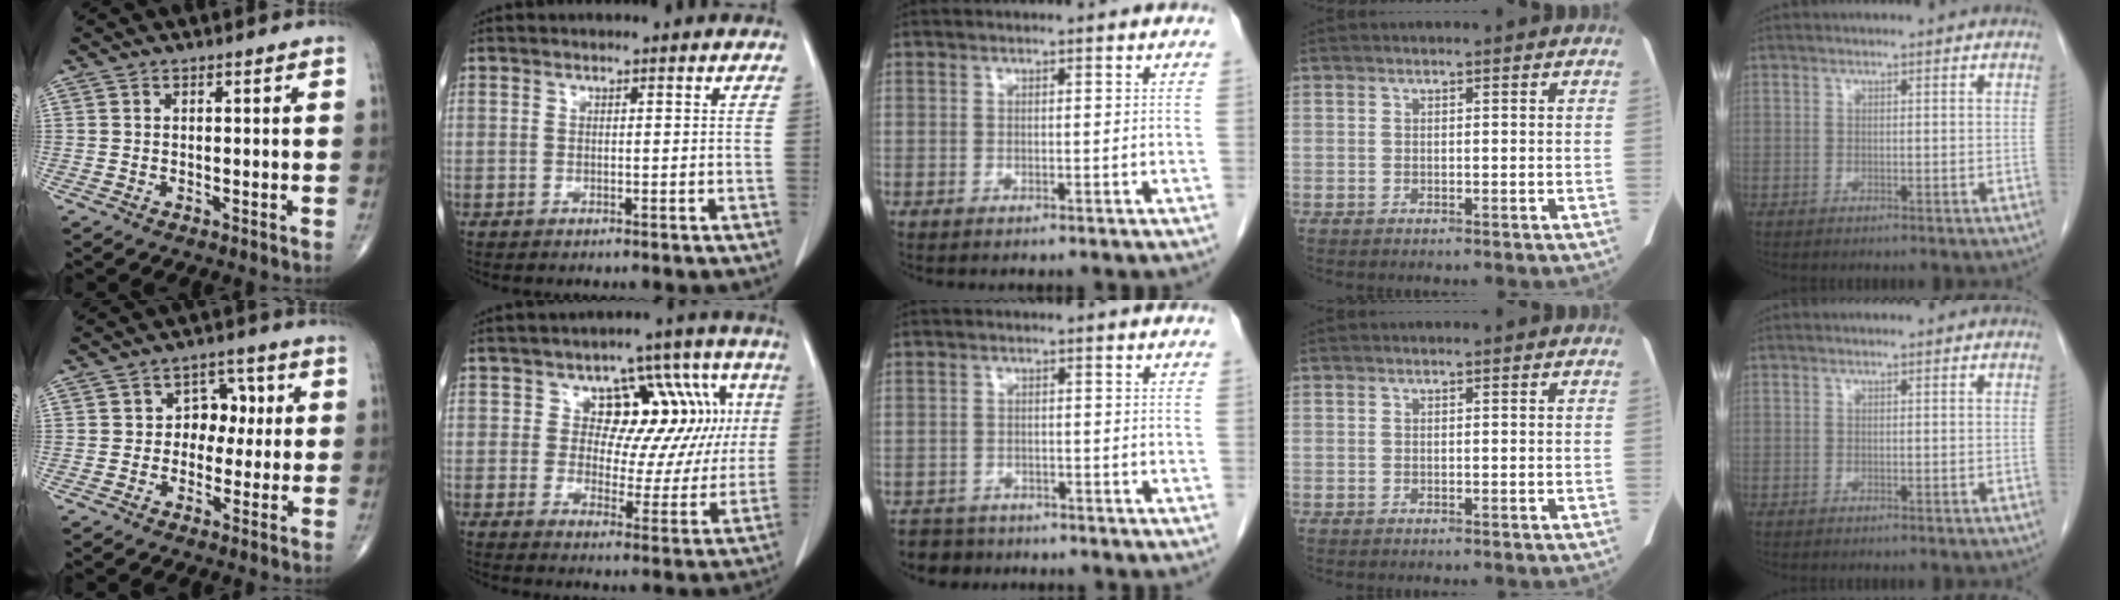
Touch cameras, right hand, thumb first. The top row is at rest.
{"thumb": {"total": 6.5, "force": [0.5, 5.2, 3.9], "torque": [-0.008, 0.013, 0.001]}, "index": {"total": 13.1, "force": [3.6, 8.1, 9.6], "torque": [-0.094, 0.043, 0.052]}, "middle": {"total": 4.0, "force": [-3.4, 2.2, -0.3], "torque": [0.004, 0.001, -0.058]}}